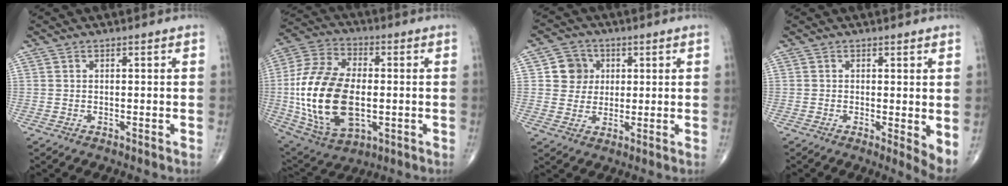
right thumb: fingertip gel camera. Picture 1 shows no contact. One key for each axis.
{"total": 22.9, "fx": -1.8, "fy": 13.2, "fz": 18.6, "tx": -0.373, "ty": 0.001, "tz": -0.021}
{"total": 6.2, "fx": 1.4, "fy": 5.8, "fz": 1.7, "tx": 0.006, "ty": 0.002, "tz": 0.020}
{"total": 3.7, "fx": 0.2, "fy": 0.9, "fz": 3.6, "tx": -0.053, "ty": -0.012, "tz": -0.002}